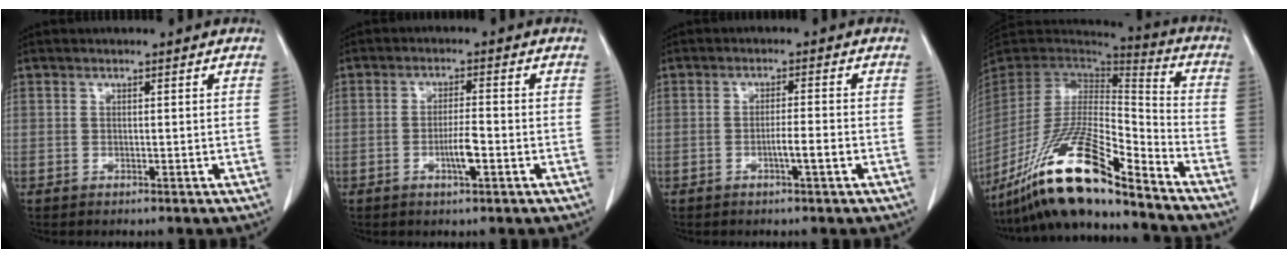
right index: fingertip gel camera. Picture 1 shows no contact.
{"total": 4.0, "force": [-1.4, 0.4, 3.7], "torque": [-0.068, -0.002, -0.025]}
{"total": 3.0, "force": [-1.2, -0.1, 2.8], "torque": [-0.046, -0.001, -0.021]}
{"total": 19.9, "force": [-14.8, 2.1, 13.2], "torque": [-0.273, -0.025, -0.278]}